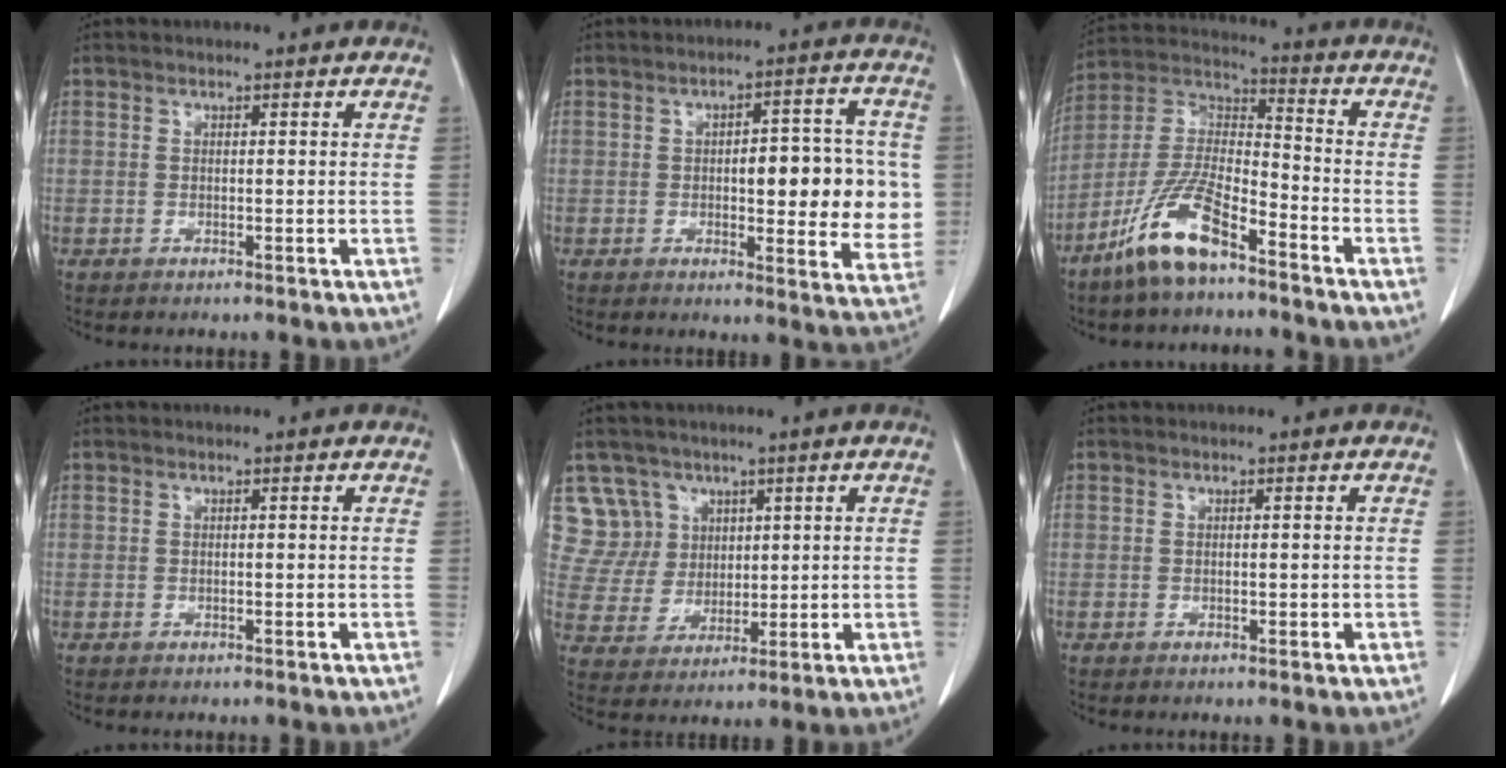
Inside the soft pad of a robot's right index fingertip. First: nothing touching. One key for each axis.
{"total": 12.1, "fx": 0.0, "fy": 3.9, "fz": 11.5, "tx": -0.133, "ty": 0.012, "tz": 0.005}
{"total": 12.5, "fx": -8.3, "fy": 2.9, "fz": 8.8, "tx": -0.189, "ty": -0.004, "tz": -0.163}
{"total": 0.0}
{"total": 7.9, "fx": 4.3, "fy": 6.6, "fz": -0.4, "tx": 0.007, "ty": 0.017, "tz": 0.095}
{"total": 0.5, "fx": 0.0, "fy": 0.1, "fz": 0.5, "tx": -0.011, "ty": -0.002, "tz": 0.002}